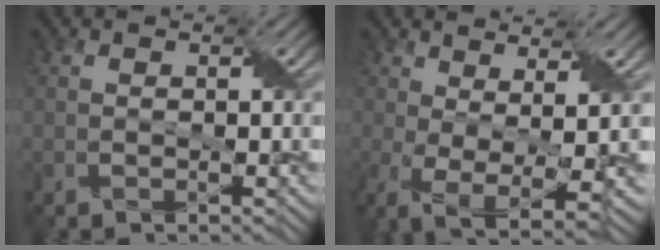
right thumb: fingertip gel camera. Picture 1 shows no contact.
{"total": 7.1, "force": [-0.9, 2.6, 6.6], "torque": [-0.147, -0.019, -0.014]}